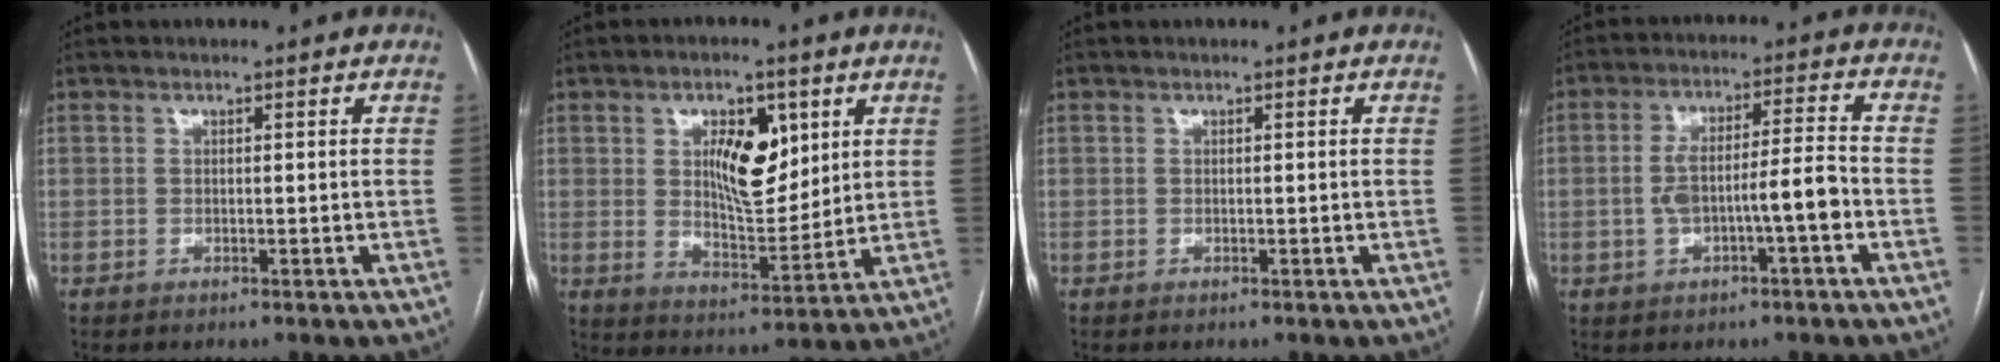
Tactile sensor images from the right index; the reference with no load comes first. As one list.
[{"total": 9.8, "force": [3.4, 4.4, 8.1], "torque": [-0.128, 0.005, 0.064]}, {"total": 0.0}, {"total": 8.2, "force": [-2.2, 1.1, 7.8], "torque": [-0.144, 0.026, -0.033]}]